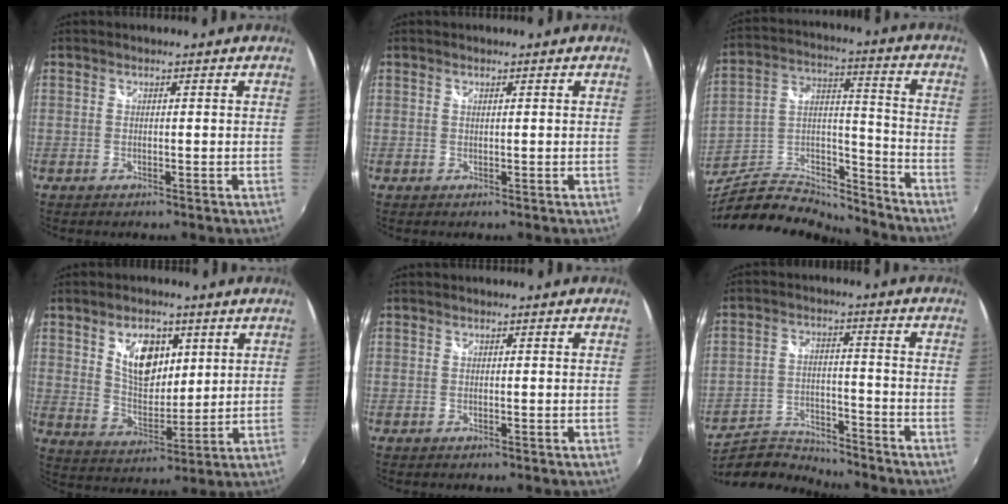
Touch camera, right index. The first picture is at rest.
{"total": 0.0}
{"total": 18.8, "force": [-15.6, 7.2, 7.7], "torque": [-0.155, 0.037, -0.254]}
{"total": 10.2, "force": [4.3, 5.9, 7.2], "torque": [-0.117, 0.006, 0.083]}
{"total": 0.0}
{"total": 11.2, "force": [-10.7, 2.9, 1.8], "torque": [-0.057, 0.007, -0.182]}